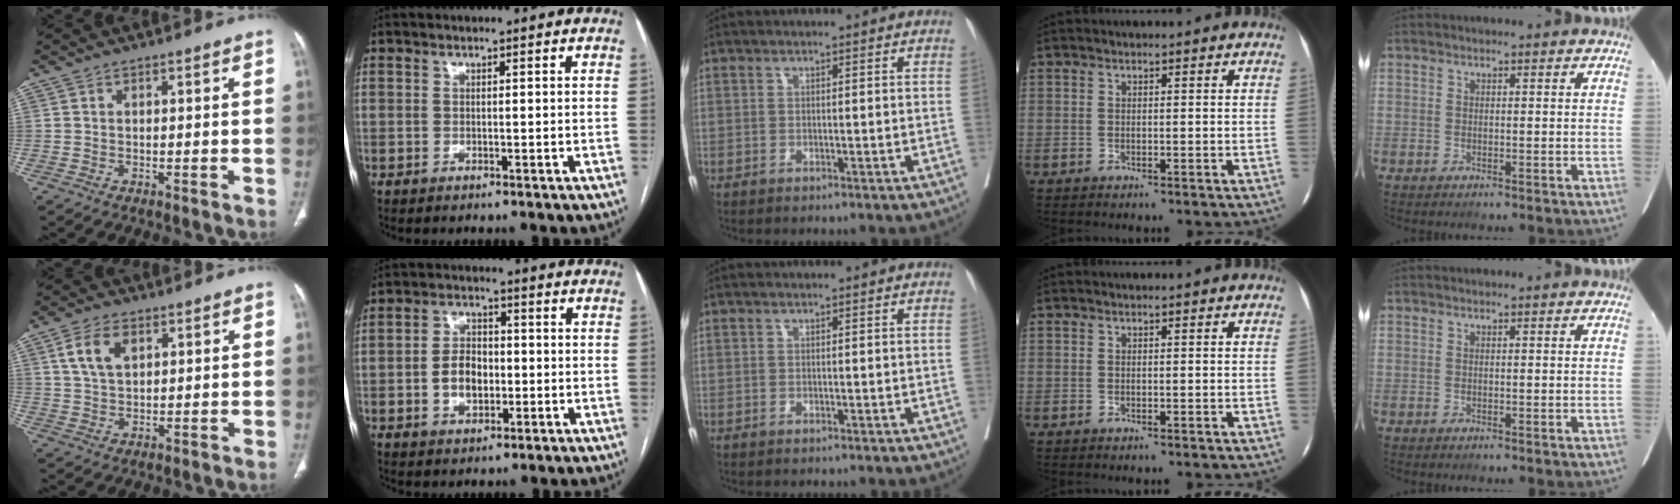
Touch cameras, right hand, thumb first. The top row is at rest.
{"thumb": {"total": 6.4, "force": [2.7, 3.8, 4.5], "torque": [-0.081, -0.006, 0.054]}, "index": {"total": 6.0, "force": [-1.0, 3.9, 4.4], "torque": [-0.087, 0.013, -0.015]}}